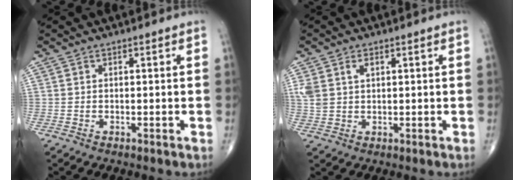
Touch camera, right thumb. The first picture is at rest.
{"total": 4.6, "force": [1.7, 2.9, 3.1], "torque": [-0.070, 0.007, 0.040]}